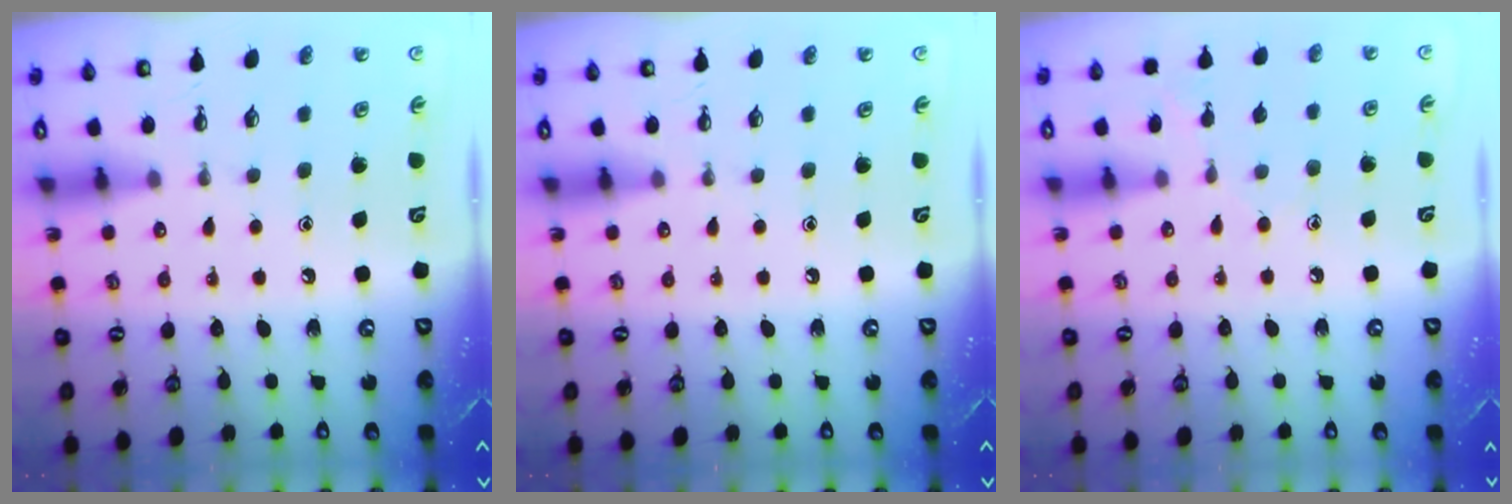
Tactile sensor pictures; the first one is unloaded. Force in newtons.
{"total": 0.0}
{"total": 8.4, "press": 8.4, "slide": 0.6}